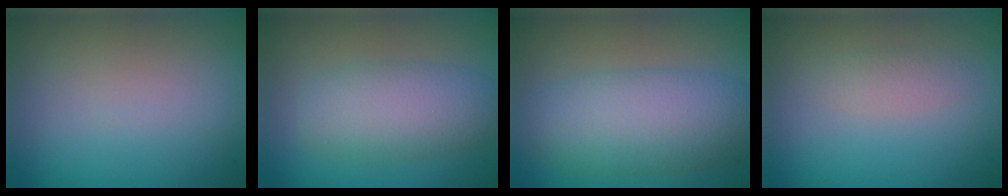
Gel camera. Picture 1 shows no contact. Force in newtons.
{"total": 5.0, "press": 5.0, "slide": 0.2}
{"total": 7.1, "press": 7.1, "slide": 0.0}
{"total": 1.3, "press": 1.3, "slide": 0.1}